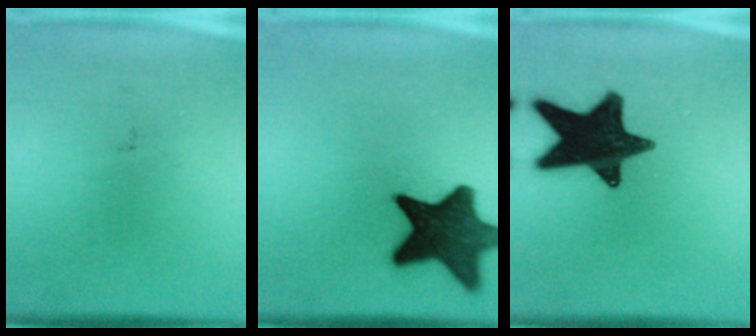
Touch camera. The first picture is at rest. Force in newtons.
{"total": 14.3}
{"total": 17.7}